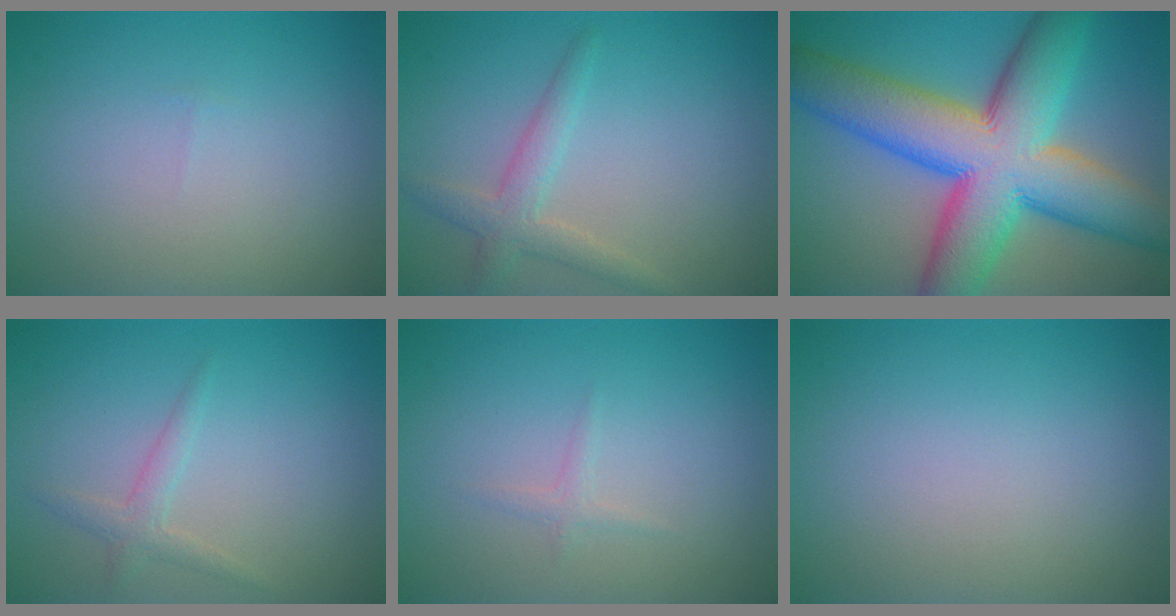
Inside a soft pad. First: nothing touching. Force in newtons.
{"total": 2.6, "press": 2.6, "slide": 0.1}
{"total": 14.6, "press": 14.6, "slide": 0.4}
{"total": 1.4, "press": 1.4, "slide": 0.0}
{"total": 0.8, "press": 0.8, "slide": 0.0}
{"total": 0.0}